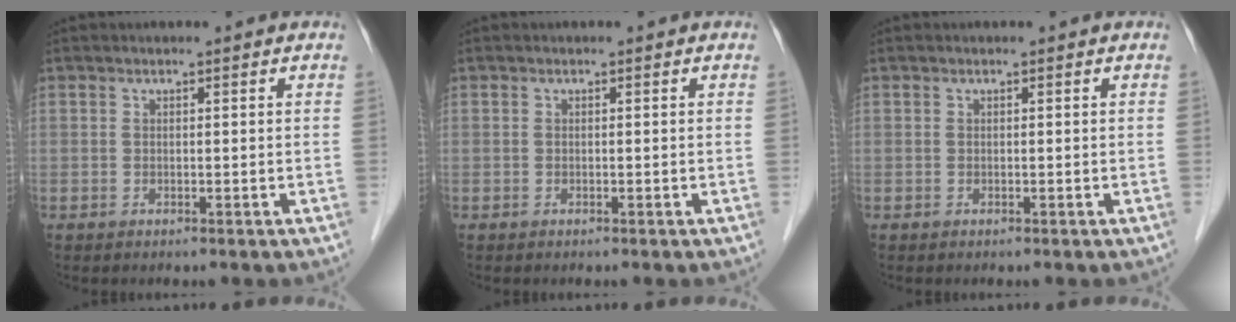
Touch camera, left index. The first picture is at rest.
{"total": 0.0}
{"total": 0.0}